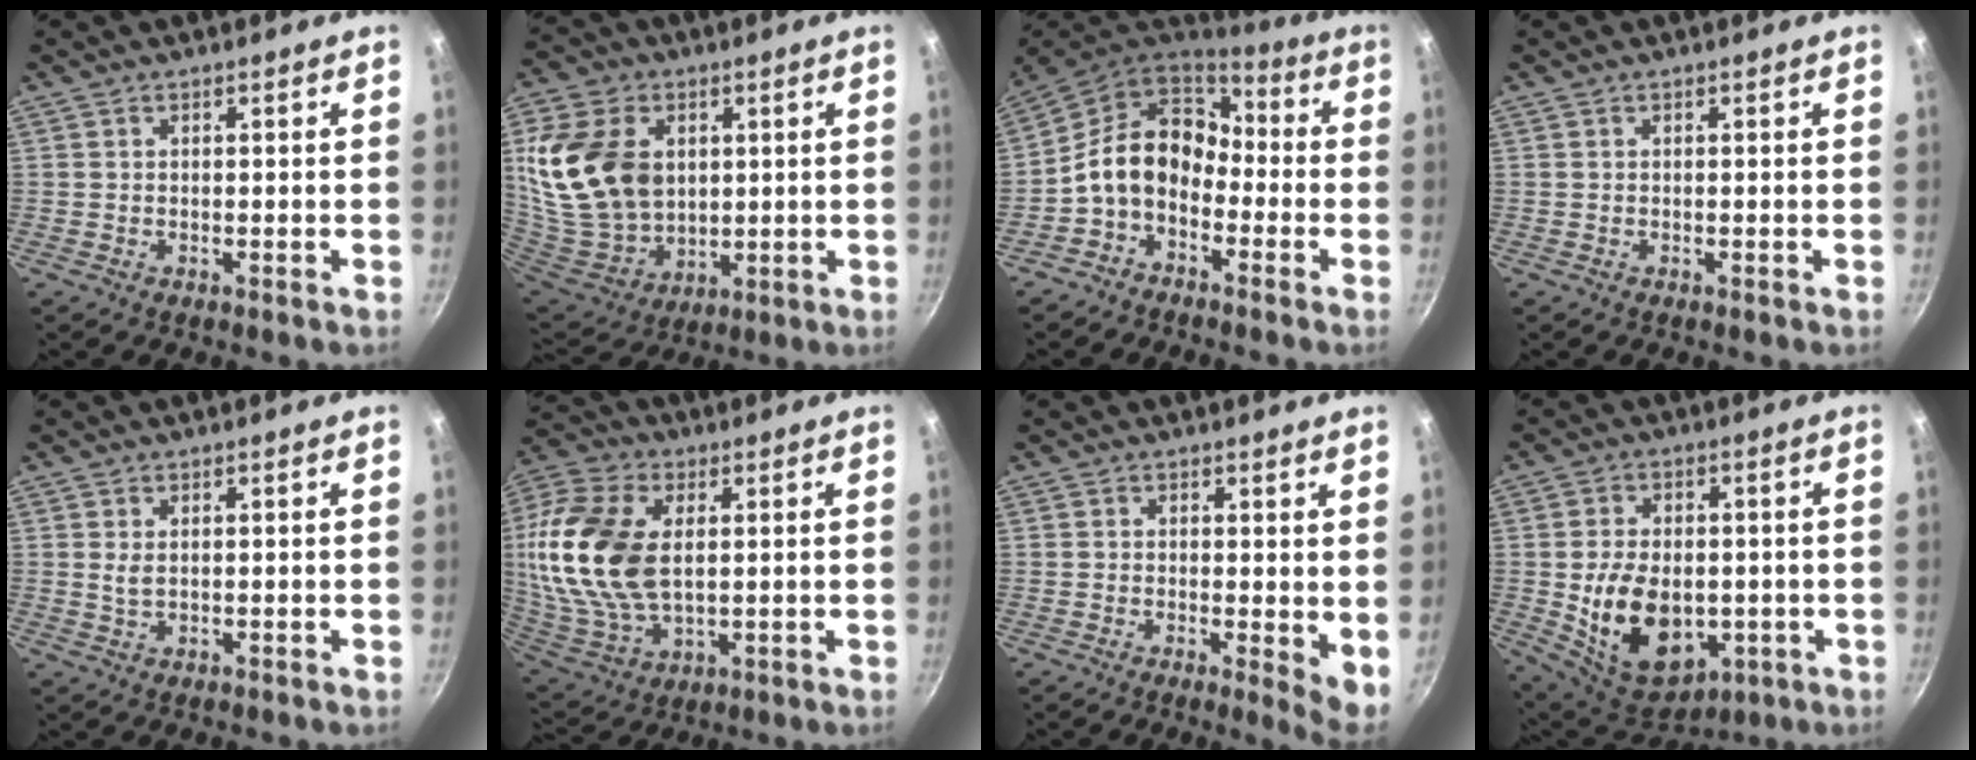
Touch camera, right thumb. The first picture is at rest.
{"total": 21.5, "force": [4.2, 15.4, 14.4], "torque": [-0.271, -0.016, 0.093]}
{"total": 12.8, "force": [-2.8, 9.7, 8.0], "torque": [-0.118, 0.056, -0.073]}
{"total": 0.0}
{"total": 1.7, "force": [0.5, 0.9, 1.4], "torque": [-0.026, -0.004, 0.010]}
{"total": 23.0, "force": [3.3, 14.3, 17.7], "torque": [-0.367, -0.007, 0.065]}
{"total": 4.6, "force": [0.5, 1.6, 4.3], "torque": [-0.057, -0.012, 0.005]}
{"total": 16.1, "force": [-2.1, 10.9, 11.7], "torque": [-0.168, -0.007, -0.011]}